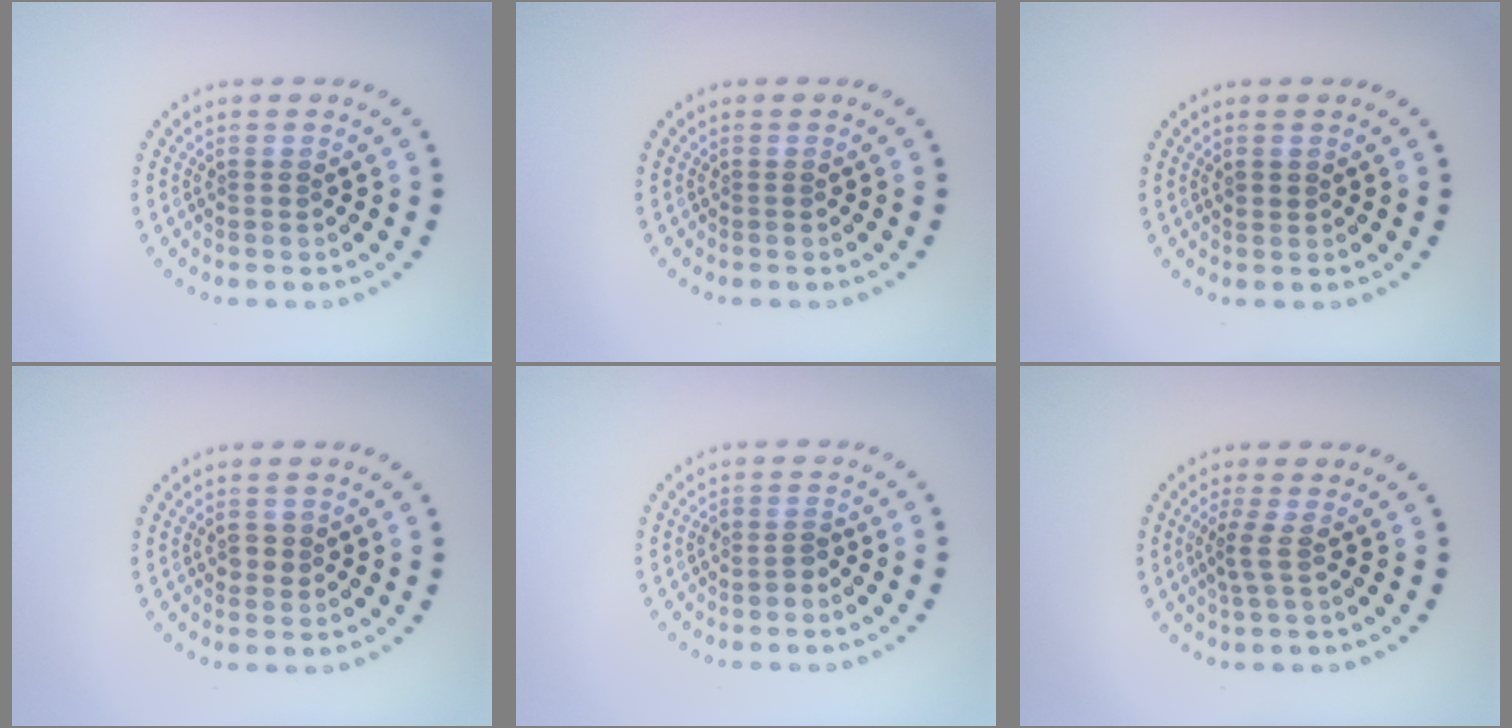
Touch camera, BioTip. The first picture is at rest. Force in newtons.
{"total": 0.0}
{"total": 1.0, "press": 0.9, "slide": 0.4}
{"total": 1.2, "press": 1.2, "slide": 0.2}
{"total": 1.1, "press": 0.9, "slide": 0.7}
{"total": 1.8, "press": 1.1, "slide": 1.4}